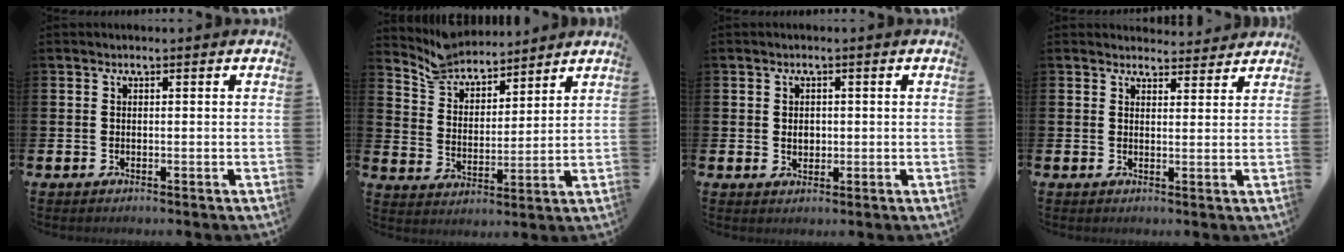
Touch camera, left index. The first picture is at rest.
{"total": 6.4, "force": [6.1, 1.8, 0.4], "torque": [-0.045, -0.041, 0.110]}
{"total": 1.7, "force": [0.2, 1.3, 1.0], "torque": [-0.002, 0.001, -0.002]}
{"total": 3.0, "force": [2.9, 0.5, -0.1], "torque": [0.008, -0.019, 0.051]}